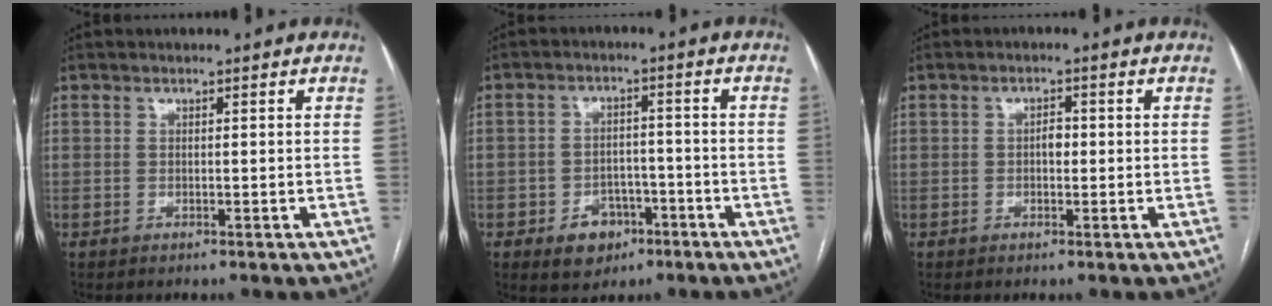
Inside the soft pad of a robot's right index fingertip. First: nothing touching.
{"total": 6.2, "force": [-3.2, 4.6, 2.7], "torque": [-0.041, 0.010, -0.040]}
{"total": 1.8, "force": [-0.1, 1.0, 1.4], "torque": [-0.019, 0.004, -0.003]}